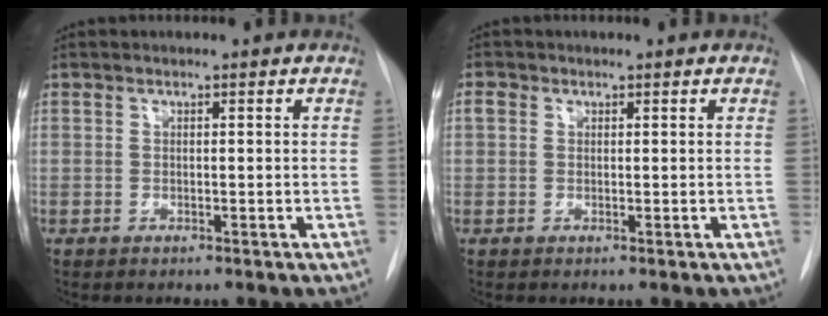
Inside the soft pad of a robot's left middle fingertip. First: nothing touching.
{"total": 1.7, "force": [0.6, 1.5, 0.6], "torque": [-0.009, 0.010, 0.007]}